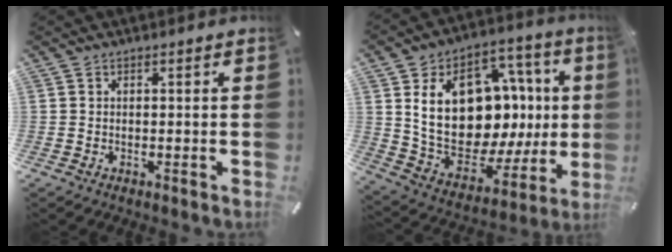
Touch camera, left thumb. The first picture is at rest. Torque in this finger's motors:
{"motor_torque": [2.09, 2.92, 1.34, -0.75, 0.77]}